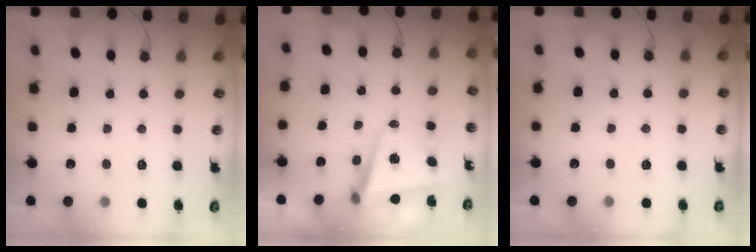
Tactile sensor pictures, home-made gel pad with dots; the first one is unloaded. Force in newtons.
{"total": 6.4, "press": 5.8, "slide": 2.6}
{"total": 4.9, "press": 2.5, "slide": 4.2}